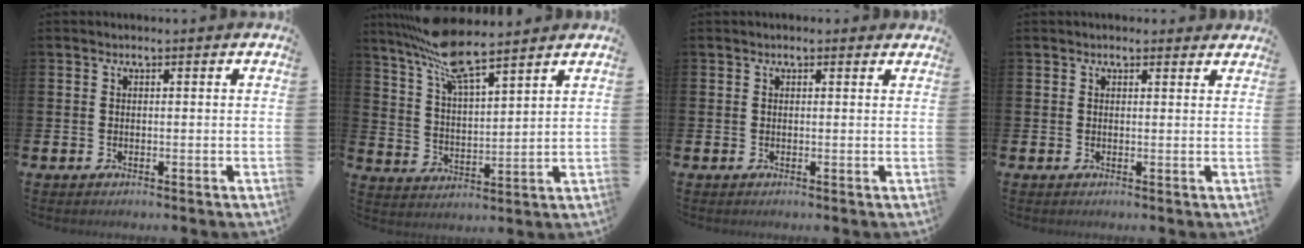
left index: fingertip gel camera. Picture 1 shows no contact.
{"total": 9.5, "force": [8.3, 1.6, 4.3], "torque": [-0.116, -0.031, 0.151]}
{"total": 0.6, "force": [0.5, 0.2, 0.1], "torque": [0.005, 0.001, 0.007]}
{"total": 1.2, "force": [1.1, 0.4, 0.1], "torque": [0.004, 0.001, 0.020]}